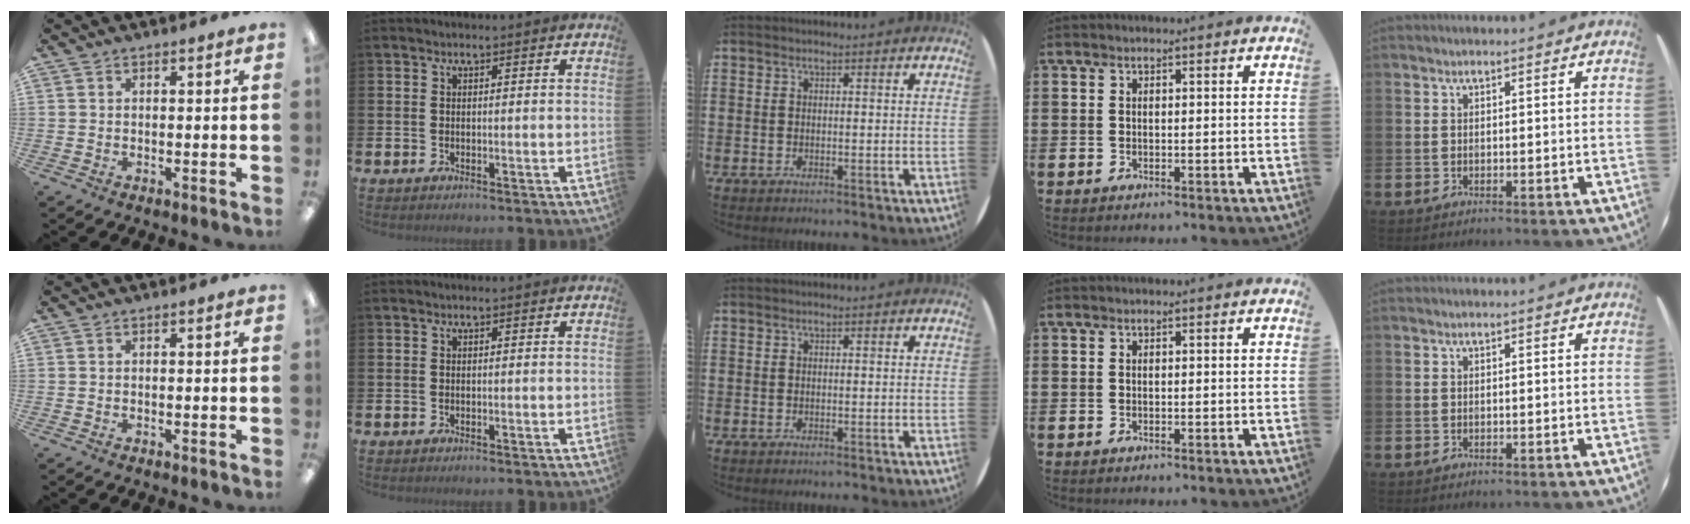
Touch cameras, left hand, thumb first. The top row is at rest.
{}